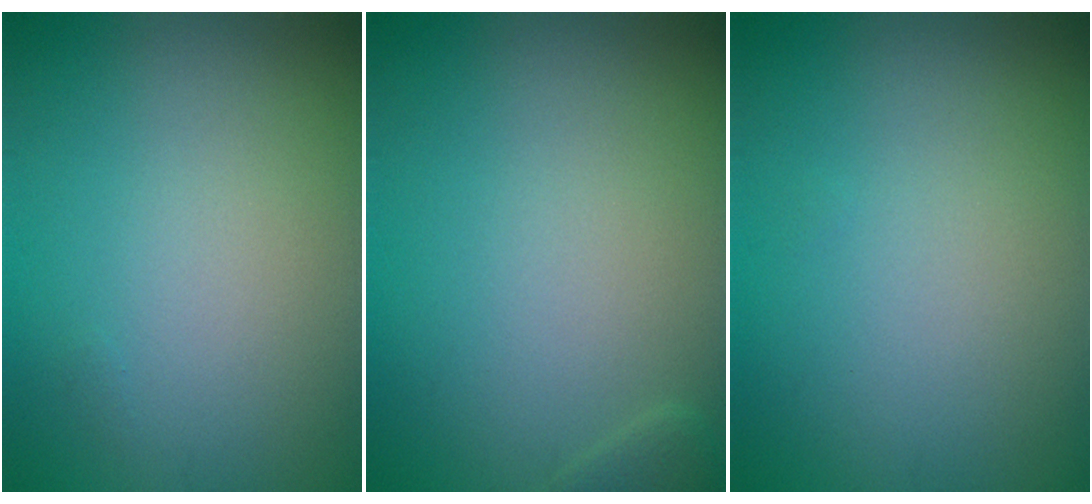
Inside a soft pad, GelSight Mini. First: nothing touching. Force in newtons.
{"total": 0.9, "press": 0.9, "slide": 0.1}
{"total": 0.0}